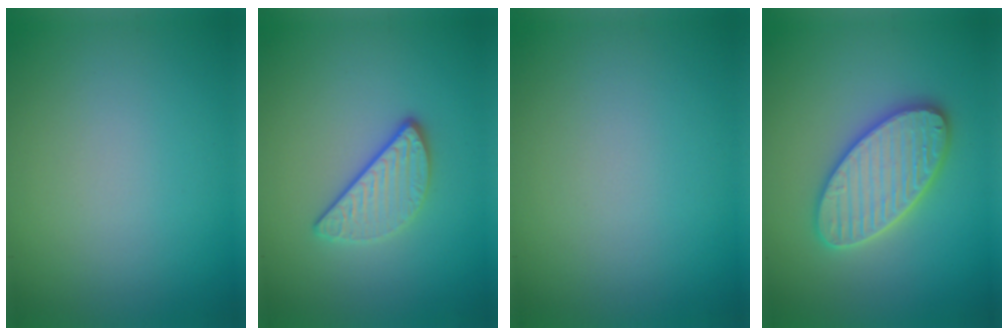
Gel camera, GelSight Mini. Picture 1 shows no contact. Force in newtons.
{"total": 2.9, "press": 2.4, "slide": 1.6}
{"total": 0.0}
{"total": 5.8, "press": 5.8, "slide": 0.6}